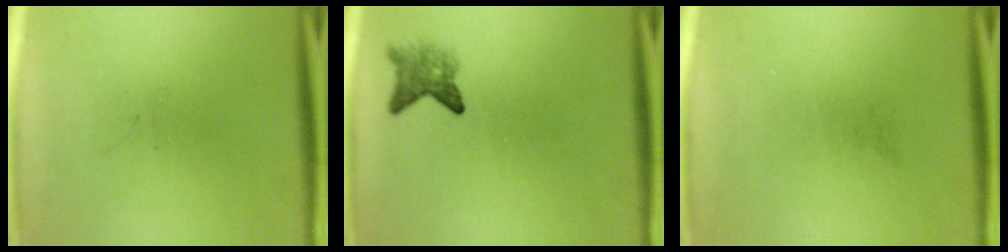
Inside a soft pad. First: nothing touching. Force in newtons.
{"total": 2.8}
{"total": 0.0}